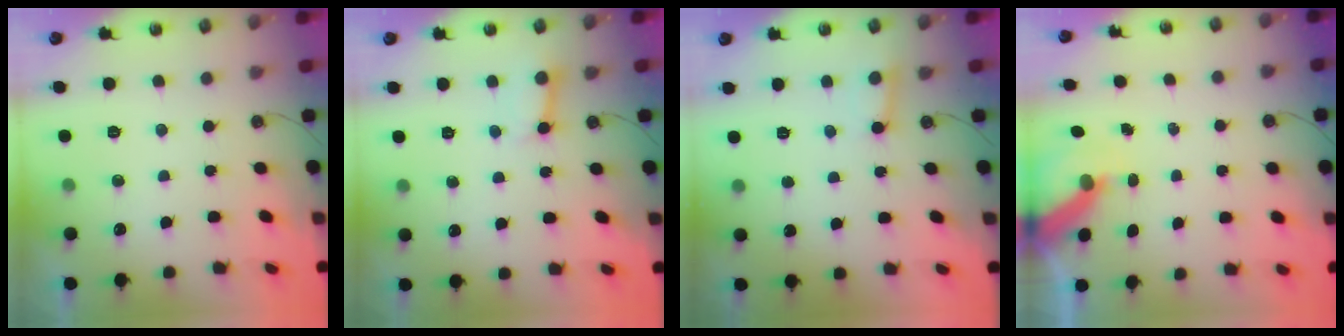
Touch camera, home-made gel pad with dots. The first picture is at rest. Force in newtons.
{"total": 4.8, "press": 4.7, "slide": 0.8}
{"total": 2.6, "press": 2.5, "slide": 0.7}
{"total": 7.0, "press": 7.0, "slide": 0.9}